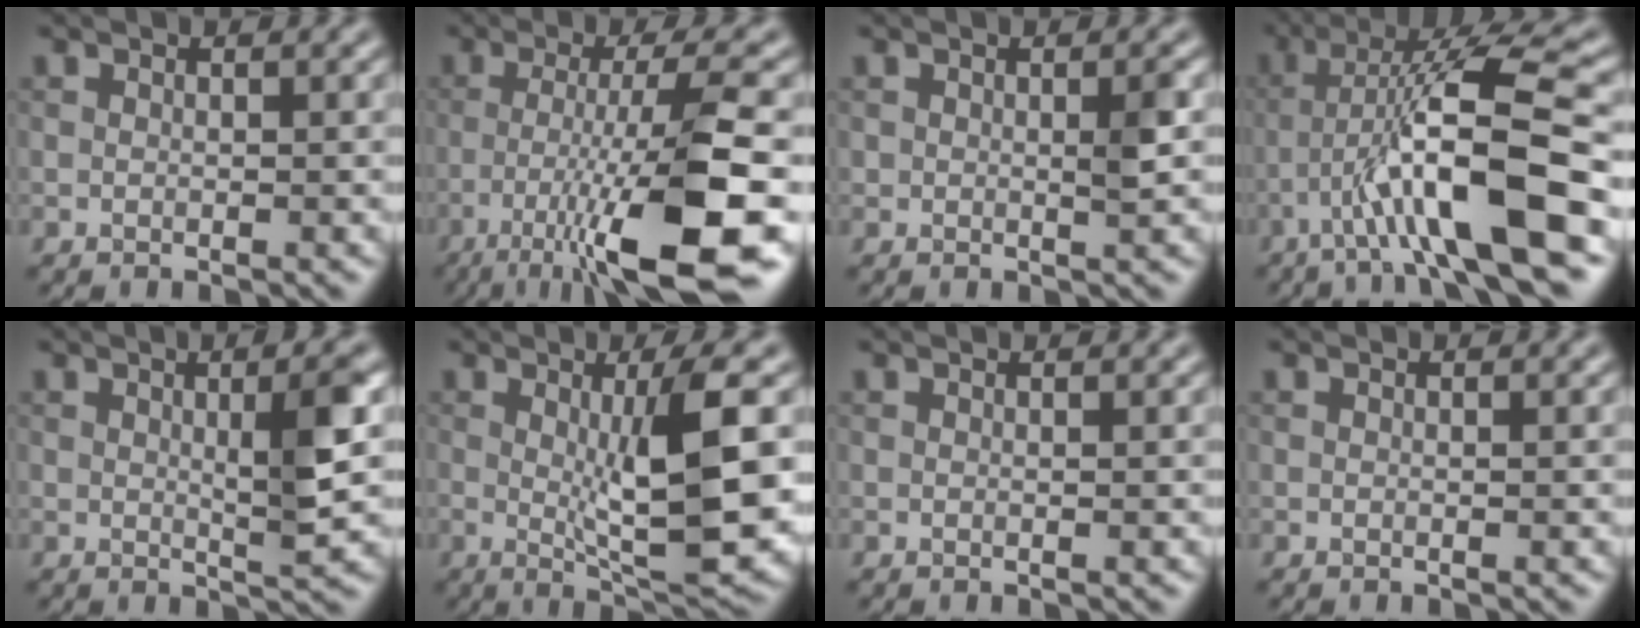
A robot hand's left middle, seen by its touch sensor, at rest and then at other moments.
{"total": 11.6, "force": [-5.6, 1.8, 10.0], "torque": [-0.156, 0.004, -0.092]}
{"total": 1.0, "force": [0.2, 0.3, 0.9], "torque": [-0.015, -0.003, 0.002]}
{"total": 10.3, "force": [-3.8, 1.5, 9.4], "torque": [-0.157, 0.020, -0.068]}
{"total": 4.1, "force": [0.8, 0.6, 4.0], "torque": [-0.060, 0.005, 0.011]}
{"total": 8.6, "force": [0.6, 1.7, 8.4], "torque": [-0.122, -0.013, 0.018]}
{"total": 0.9, "force": [0.6, 0.2, 0.5], "torque": [-0.009, 0.000, 0.002]}
{"total": 0.0}